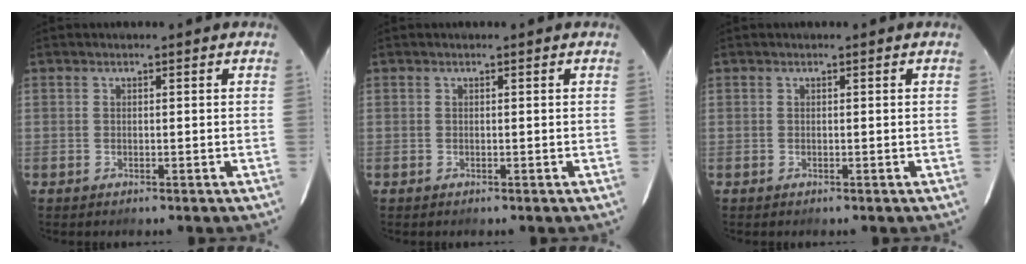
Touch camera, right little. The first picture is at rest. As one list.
[{"total": 0.0}, {"total": 0.0}]